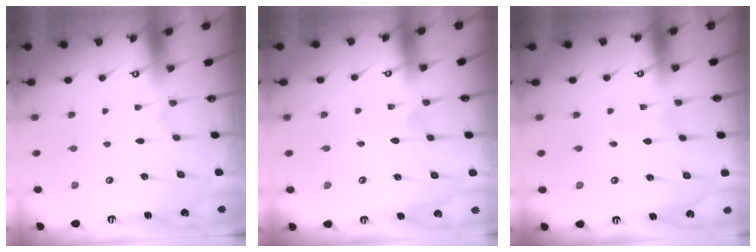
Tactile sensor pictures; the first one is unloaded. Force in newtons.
{"total": 2.9, "press": 2.9, "slide": 0.3}
{"total": 2.3, "press": 2.2, "slide": 0.7}